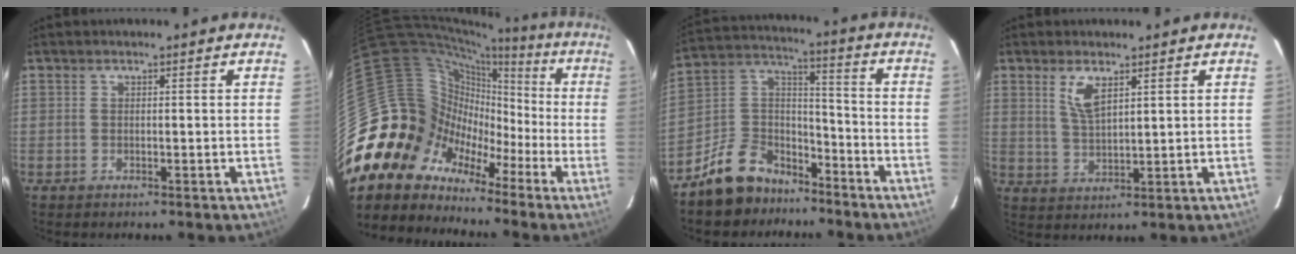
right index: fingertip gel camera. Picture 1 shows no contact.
{"total": 16.9, "force": [-8.3, 14.0, 4.4], "torque": [-0.107, 0.036, -0.162]}
{"total": 12.6, "force": [-9.4, 7.4, 4.0], "torque": [-0.099, 0.057, -0.154]}
{"total": 5.1, "force": [2.7, 1.8, 3.9], "torque": [-0.075, -0.003, 0.057]}